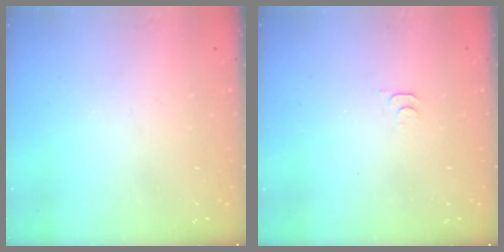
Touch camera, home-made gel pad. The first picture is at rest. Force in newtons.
{"total": 4.9, "press": 4.9, "slide": 0.5}